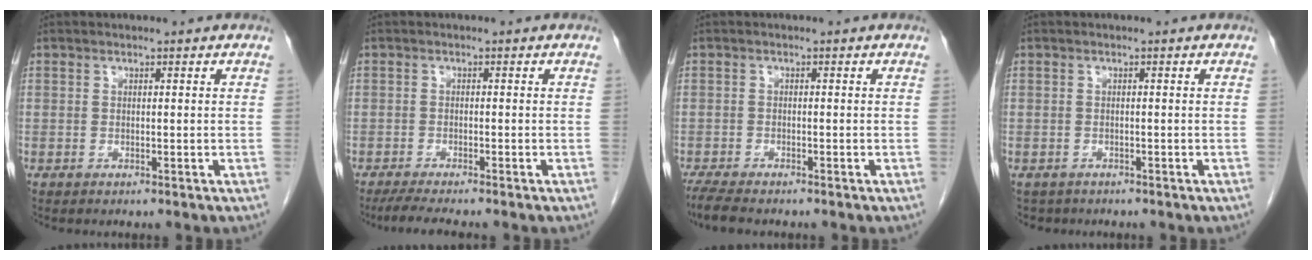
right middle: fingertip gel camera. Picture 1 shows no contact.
{"total": 4.2, "force": [-3.5, -0.3, 2.3], "torque": [-0.042, -0.014, -0.060]}
{"total": 4.6, "force": [-3.9, 0.7, 2.4], "torque": [-0.050, -0.016, -0.067]}
{"total": 2.4, "force": [-2.0, 1.4, 0.1], "torque": [-0.010, -0.001, -0.030]}